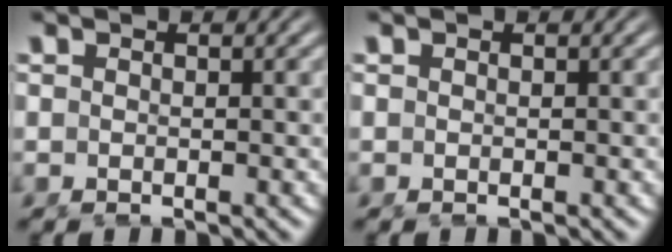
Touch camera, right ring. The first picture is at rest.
{"total": 0.0}